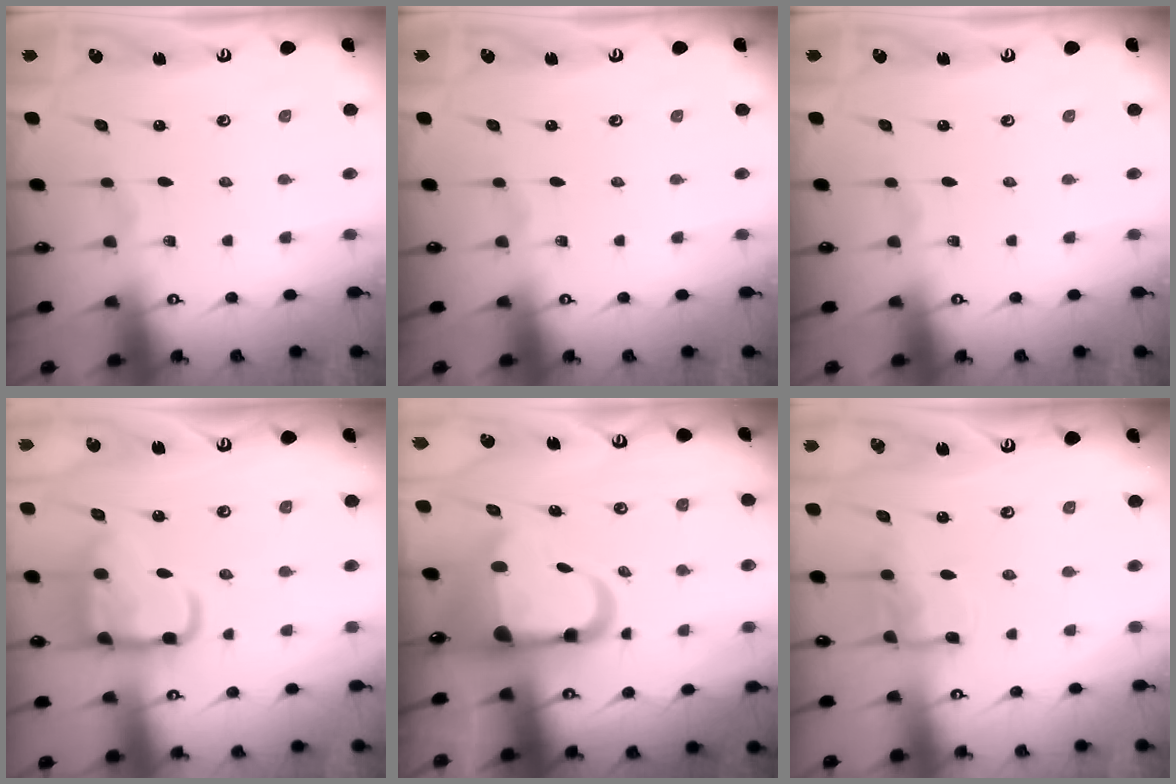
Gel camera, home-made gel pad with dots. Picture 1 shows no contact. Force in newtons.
{"total": 0.0}
{"total": 0.0}
{"total": 16.6, "press": 16.5, "slide": 1.4}
{"total": 11.9, "press": 11.8, "slide": 1.7}
{"total": 10.2, "press": 10.2, "slide": 1.1}